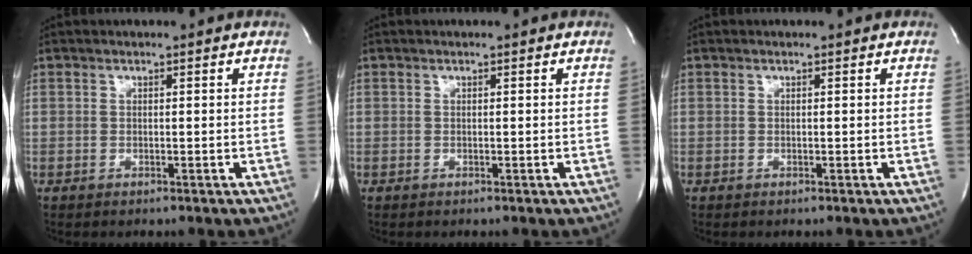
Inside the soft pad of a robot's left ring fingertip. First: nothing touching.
{"total": 0.0}
{"total": 0.0}